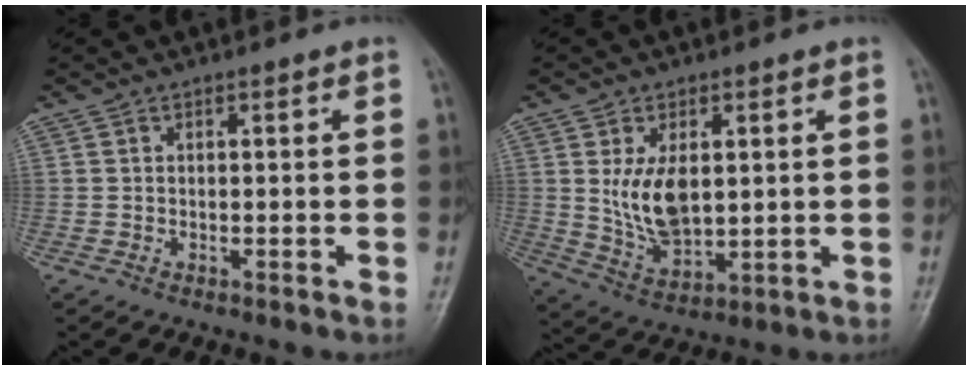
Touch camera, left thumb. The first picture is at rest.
{"total": 10.1, "force": [1.6, 6.0, 8.0], "torque": [-0.131, -0.015, 0.045]}